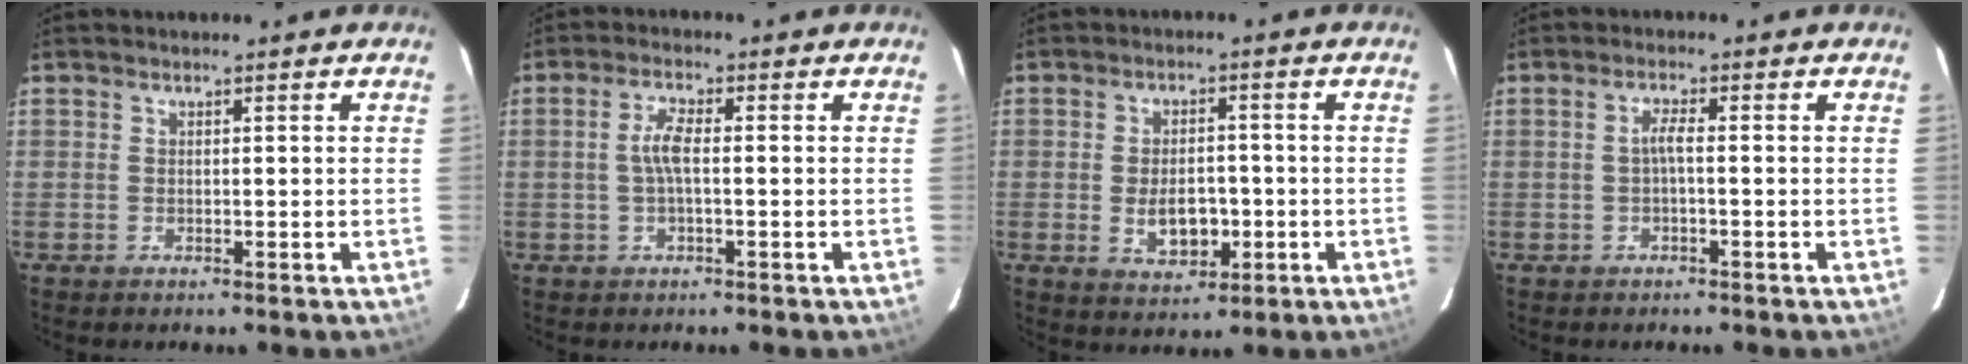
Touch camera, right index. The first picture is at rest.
{"total": 3.4, "force": [-0.3, 0.8, 3.3], "torque": [-0.067, 0.006, -0.005]}
{"total": 7.0, "force": [-1.6, 4.2, 5.3], "torque": [-0.101, -0.002, -0.017]}
{"total": 1.7, "force": [-0.6, 0.0, 1.6], "torque": [-0.033, 0.005, -0.011]}